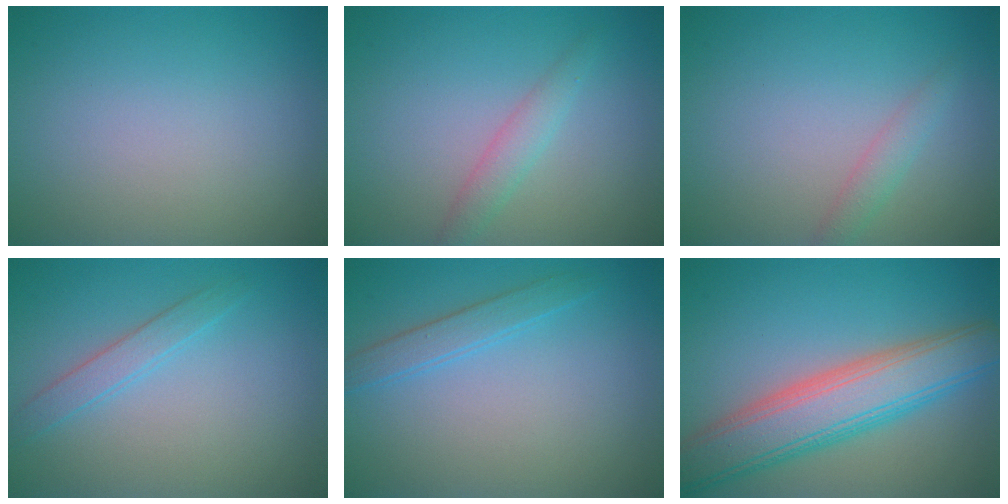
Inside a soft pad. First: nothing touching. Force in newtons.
{"total": 1.9, "press": 1.9, "slide": 0.1}
{"total": 1.5, "press": 1.5, "slide": 0.0}
{"total": 1.8, "press": 1.8, "slide": 0.0}
{"total": 2.0, "press": 2.0, "slide": 0.1}
{"total": 7.8, "press": 7.7, "slide": 0.4}